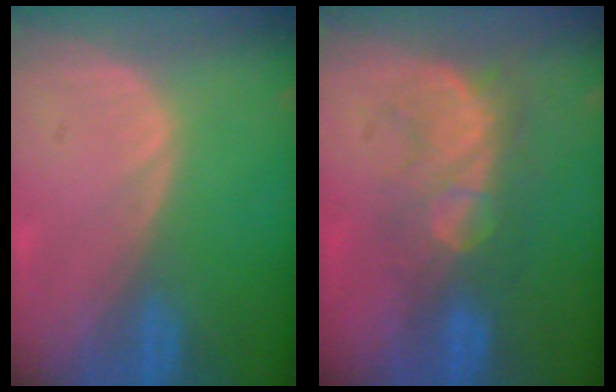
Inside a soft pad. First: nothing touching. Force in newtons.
{"total": 8.3, "press": 7.6, "slide": 3.3}